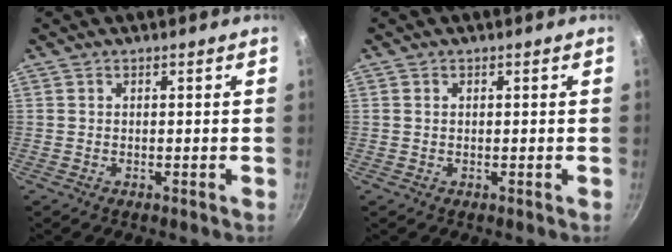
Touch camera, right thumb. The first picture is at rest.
{"total": 0.6, "force": [0.2, 0.4, 0.3], "torque": [-0.007, 0.002, 0.004]}